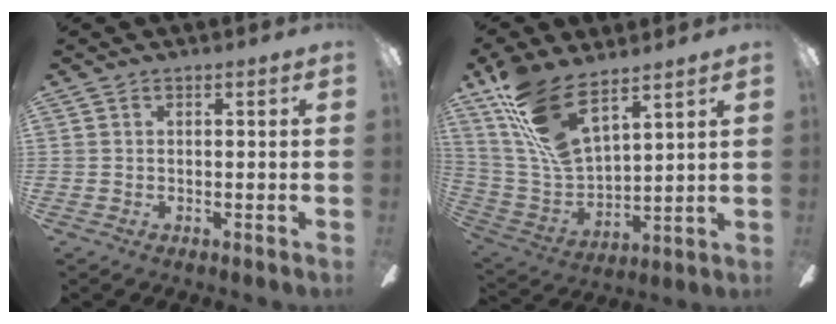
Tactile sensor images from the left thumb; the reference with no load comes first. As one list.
[{"total": 16.7, "force": [11.4, 6.5, 10.3], "torque": [-0.239, -0.062, 0.205]}]